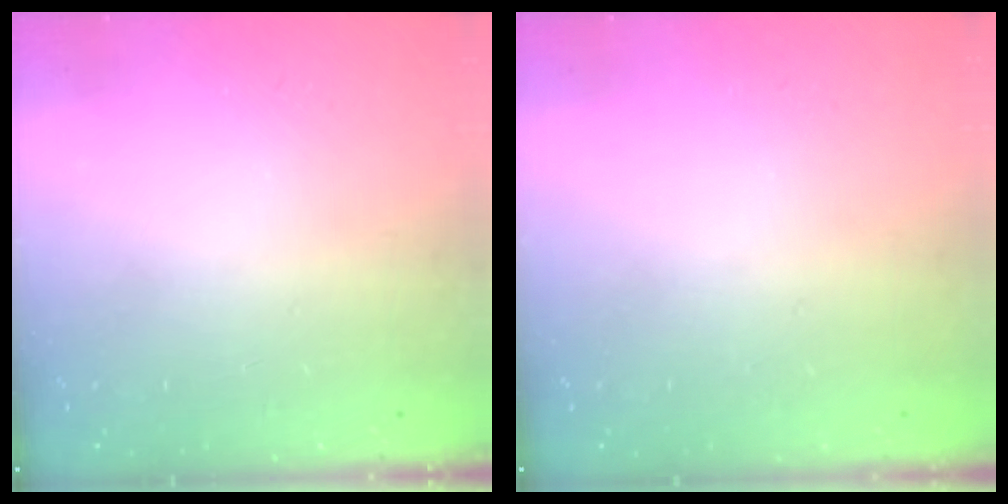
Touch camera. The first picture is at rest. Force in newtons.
{"total": 0.0}